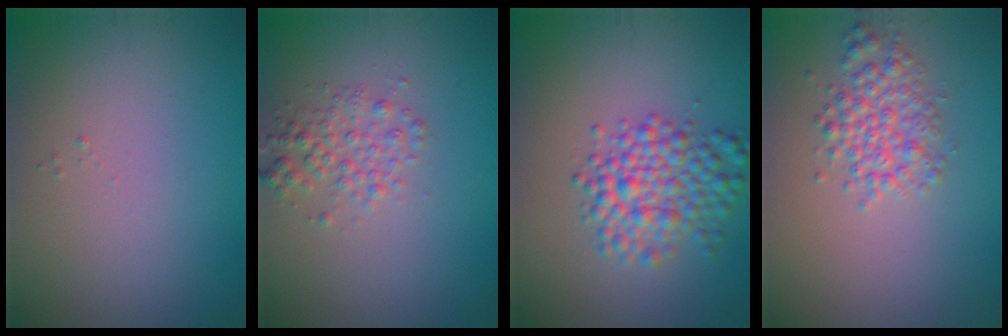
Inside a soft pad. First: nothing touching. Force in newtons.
{"total": 2.2, "press": 2.2, "slide": 0.0}
{"total": 4.5, "press": 4.5, "slide": 0.1}
{"total": 3.0, "press": 3.0, "slide": 0.1}